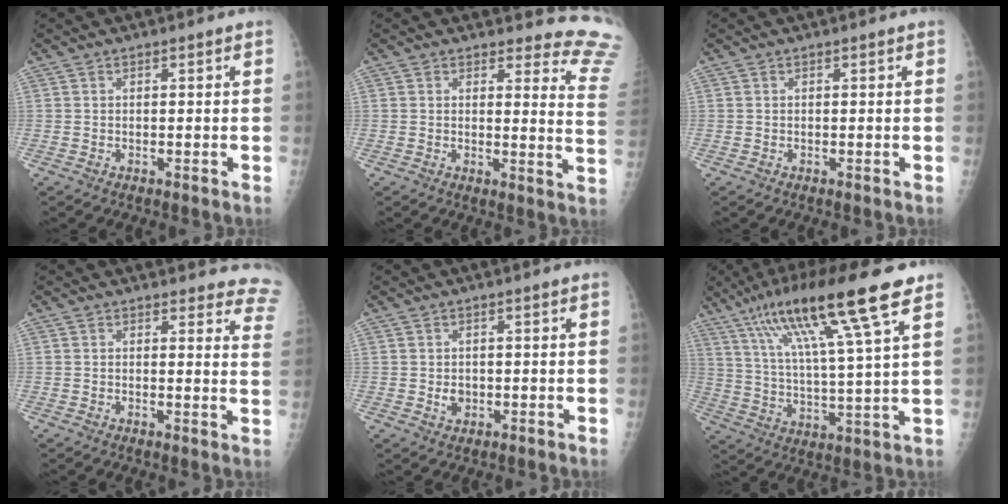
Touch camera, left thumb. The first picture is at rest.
{"total": 12.8, "force": [12.5, 2.4, 0.4], "torque": [0.050, -0.148, 0.092]}
{"total": 0.0}
{"total": 10.2, "force": [9.6, 3.2, 1.4], "torque": [0.040, -0.069, 0.063]}
{"total": 2.3, "force": [-0.3, 1.9, 1.3], "torque": [-0.009, 0.001, 0.000]}
{"total": 18.9, "force": [10.7, 1.9, 15.5], "torque": [-0.273, -0.023, 0.187]}